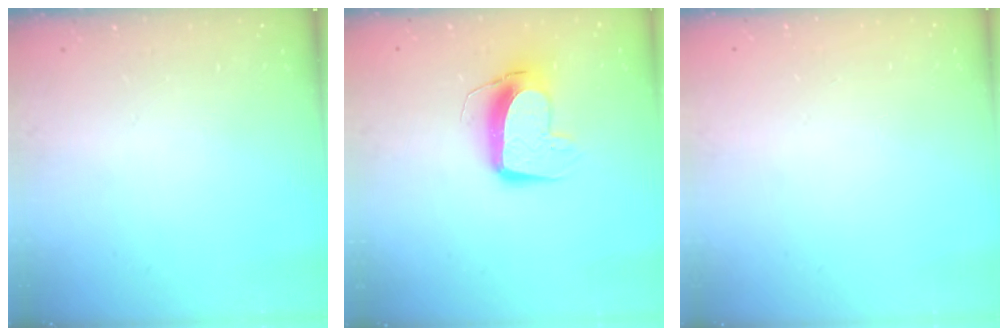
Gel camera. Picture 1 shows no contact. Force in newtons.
{"total": 11.8, "press": 11.7, "slide": 1.1}
{"total": 0.0}